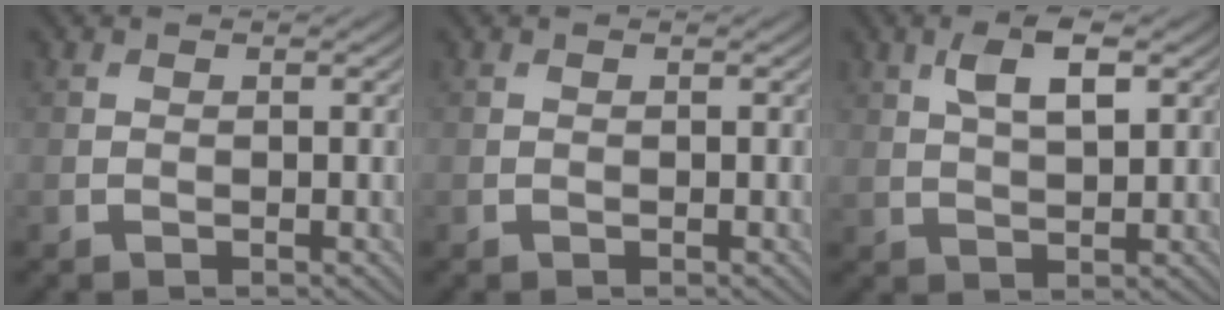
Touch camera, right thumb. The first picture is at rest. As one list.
[{"total": 0.0}, {"total": 5.6, "force": [2.3, 2.1, 4.6], "torque": [-0.096, 0.004, 0.043]}]